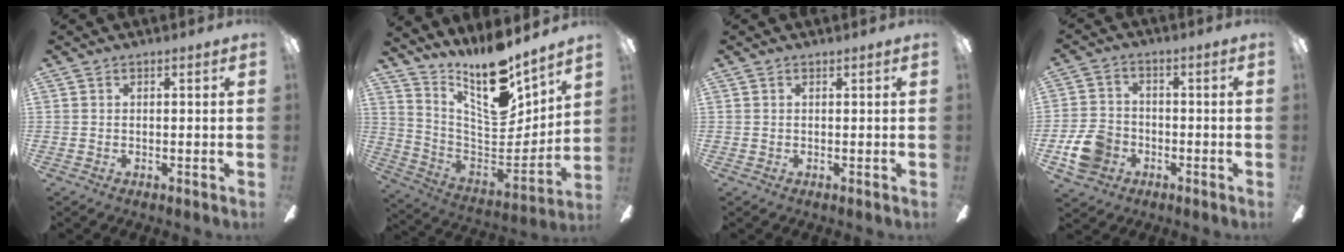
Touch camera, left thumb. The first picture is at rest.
{"total": 18.0, "force": [13.8, 5.2, 10.2], "torque": [-0.167, -0.115, 0.238]}
{"total": 0.0}
{"total": 9.1, "force": [-3.7, 7.1, 4.3], "torque": [-0.100, 0.025, -0.067]}